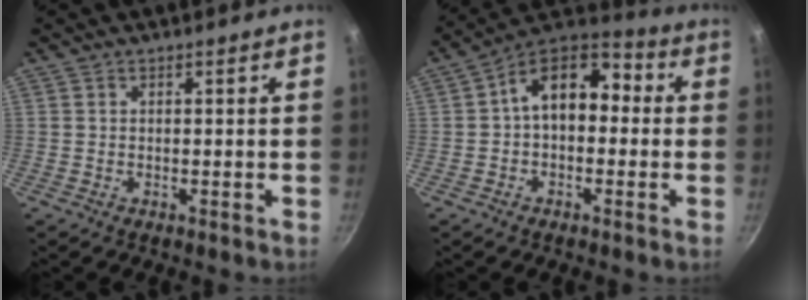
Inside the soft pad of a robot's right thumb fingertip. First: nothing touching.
{"total": 13.1, "force": [0.8, 8.8, 9.6], "torque": [-0.115, 0.045, -0.007]}